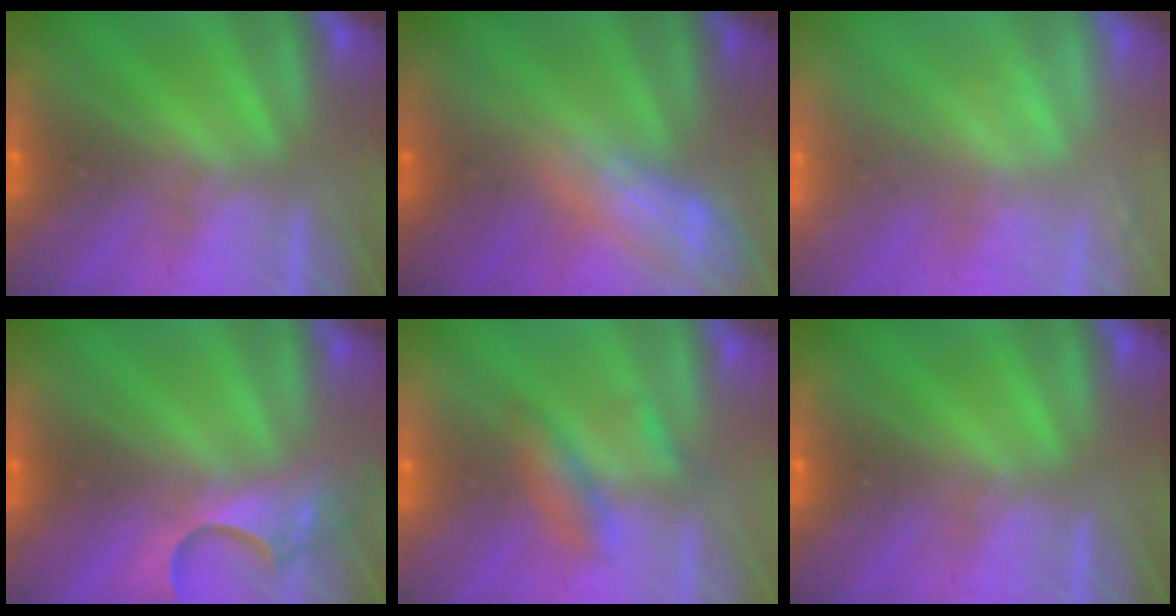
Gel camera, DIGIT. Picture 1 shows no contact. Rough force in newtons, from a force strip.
{"total": 2.5}
{"total": 2.0}
{"total": 4.8}
{"total": 2.2}
{"total": 0.0}